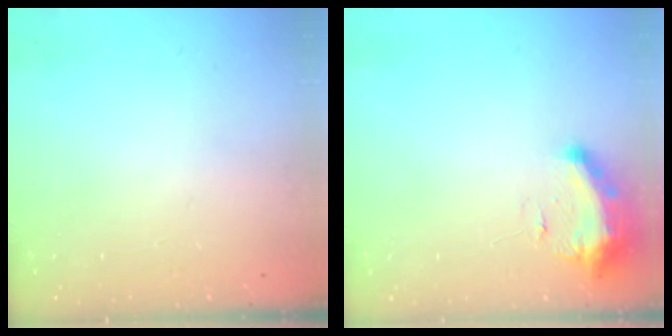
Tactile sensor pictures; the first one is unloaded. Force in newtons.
{"total": 9.8, "press": 9.8, "slide": 0.5}